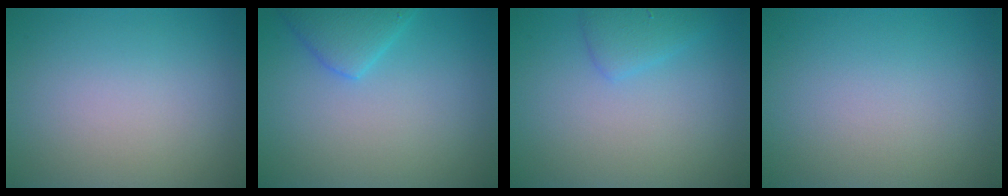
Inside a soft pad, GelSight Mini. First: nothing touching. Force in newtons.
{"total": 2.9, "press": 2.9, "slide": 0.2}
{"total": 1.9, "press": 1.9, "slide": 0.0}
{"total": 0.0}